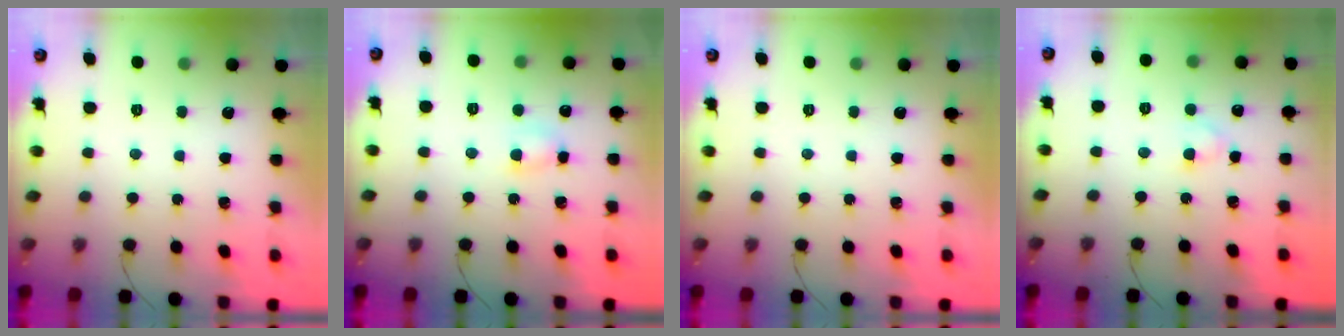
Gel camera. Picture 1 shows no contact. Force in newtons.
{"total": 3.9, "press": 3.7, "slide": 1.2}
{"total": 0.0}
{"total": 2.0, "press": 1.7, "slide": 0.9}